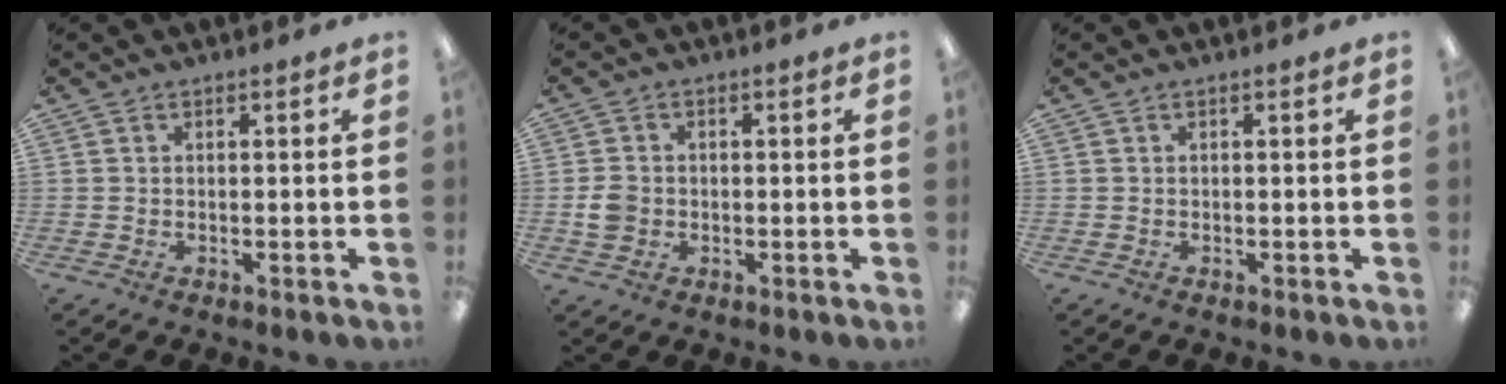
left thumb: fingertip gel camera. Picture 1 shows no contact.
{"total": 4.1, "force": [-0.6, 3.6, 1.9], "torque": [-0.024, 0.006, -0.010]}
{"total": 0.0}